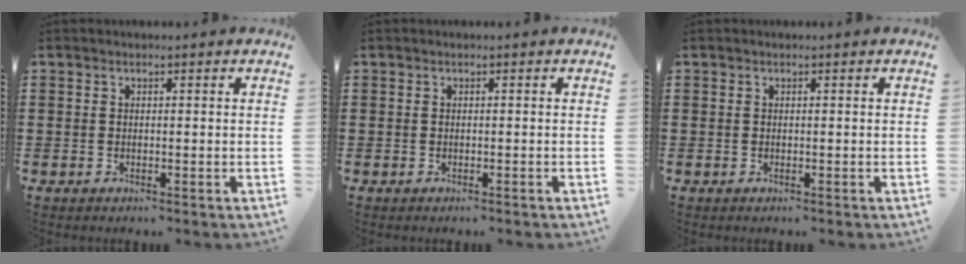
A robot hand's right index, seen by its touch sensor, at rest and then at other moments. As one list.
[{"total": 0.0}, {"total": 0.0}]